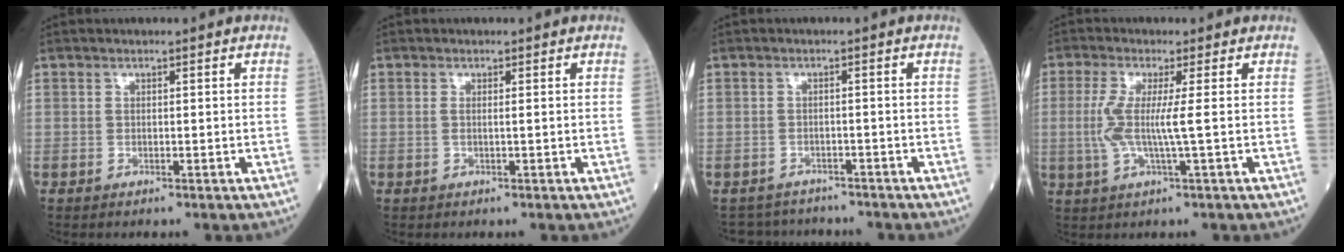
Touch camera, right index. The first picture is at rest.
{"total": 0.6, "force": [0.1, -0.1, 0.6], "torque": [-0.016, -0.001, 0.000]}
{"total": 4.9, "force": [-4.6, 1.8, -0.5], "torque": [0.013, 0.012, -0.066]}
{"total": 5.7, "force": [0.1, -0.2, 5.7], "torque": [-0.135, -0.002, -0.002]}